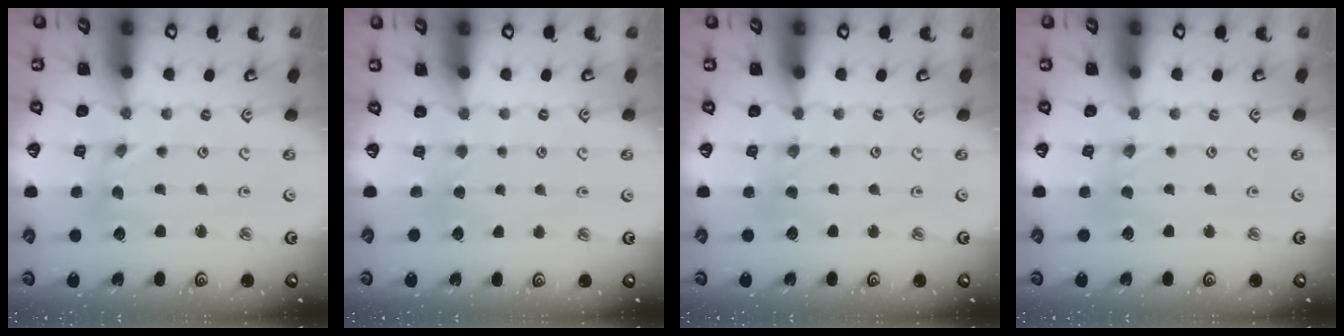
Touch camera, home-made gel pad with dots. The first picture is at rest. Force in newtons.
{"total": 2.4, "press": 2.3, "slide": 0.5}
{"total": 2.3, "press": 2.3, "slide": 0.4}
{"total": 1.7, "press": 1.7, "slide": 0.2}